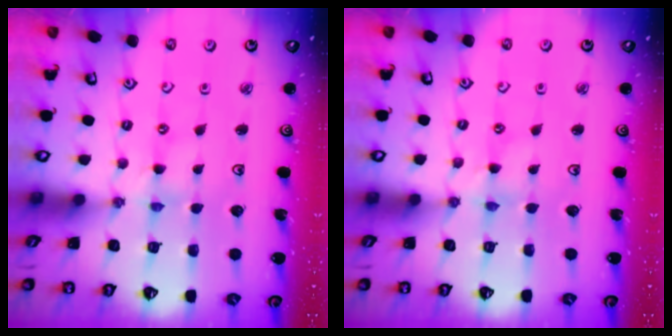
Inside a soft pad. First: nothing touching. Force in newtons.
{"total": 0.0}